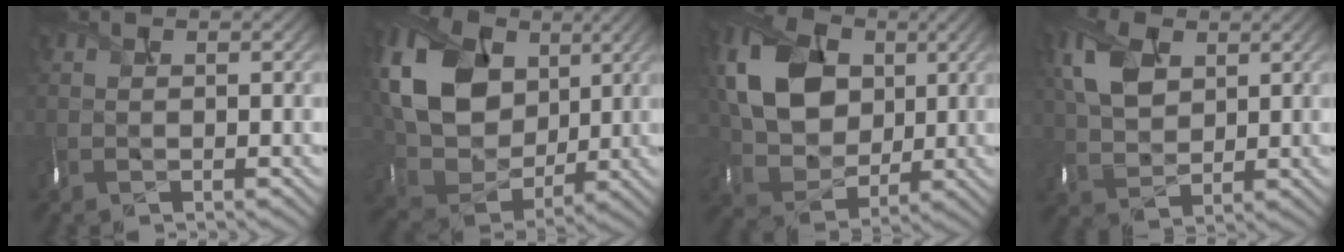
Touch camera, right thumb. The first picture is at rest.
{"total": 14.3, "force": [4.1, 10.9, 8.3], "torque": [-0.215, 0.016, 0.084]}
{"total": 11.4, "force": [2.4, 8.9, 6.7], "torque": [-0.167, 0.005, 0.042]}
{"total": 6.9, "force": [2.5, 4.7, 4.4], "torque": [-0.125, 0.003, 0.056]}